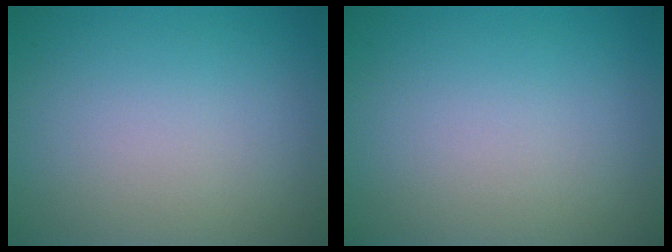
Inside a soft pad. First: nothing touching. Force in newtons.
{"total": 0.0}